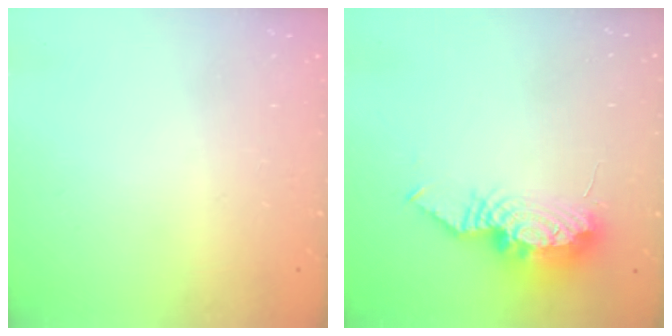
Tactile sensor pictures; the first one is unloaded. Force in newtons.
{"total": 12.9, "press": 12.9, "slide": 0.8}